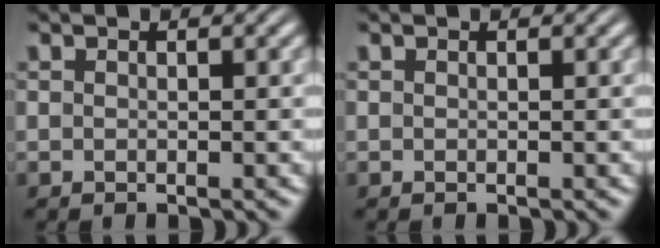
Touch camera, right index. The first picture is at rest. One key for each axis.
{"total": 0.0}